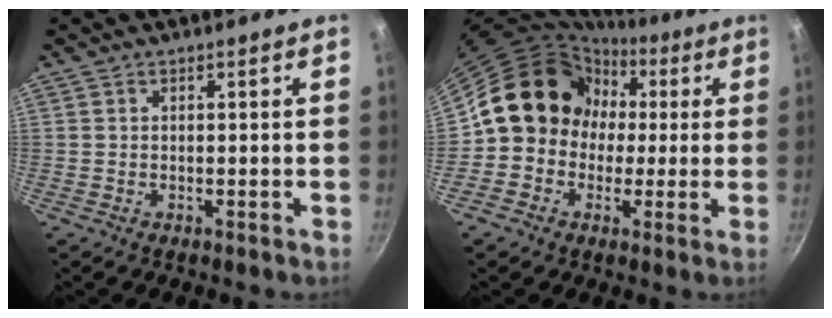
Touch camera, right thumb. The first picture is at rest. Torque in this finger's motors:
{"motor_torque": [1.16, 3.70, 0.84, -0.84, 0.18]}